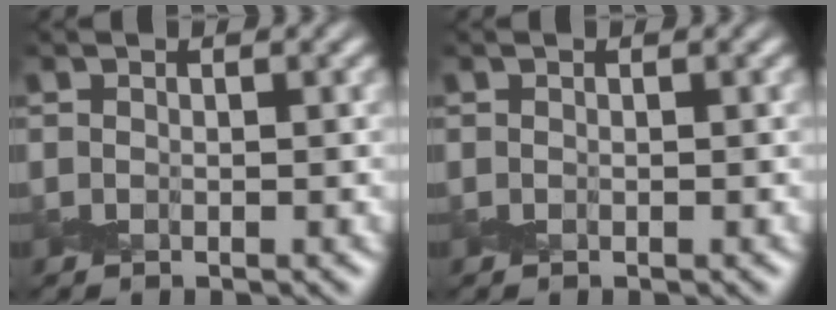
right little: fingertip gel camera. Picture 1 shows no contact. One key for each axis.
{"total": 0.0}